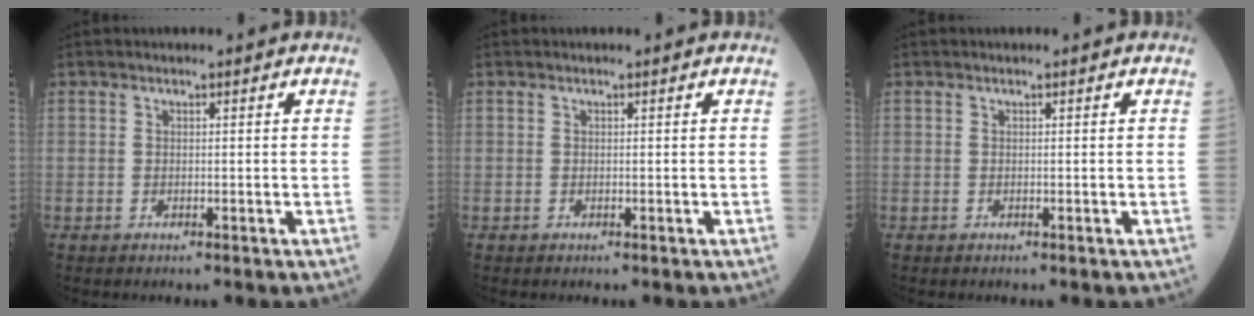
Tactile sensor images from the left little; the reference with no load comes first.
{"total": 0.0}
{"total": 0.0}